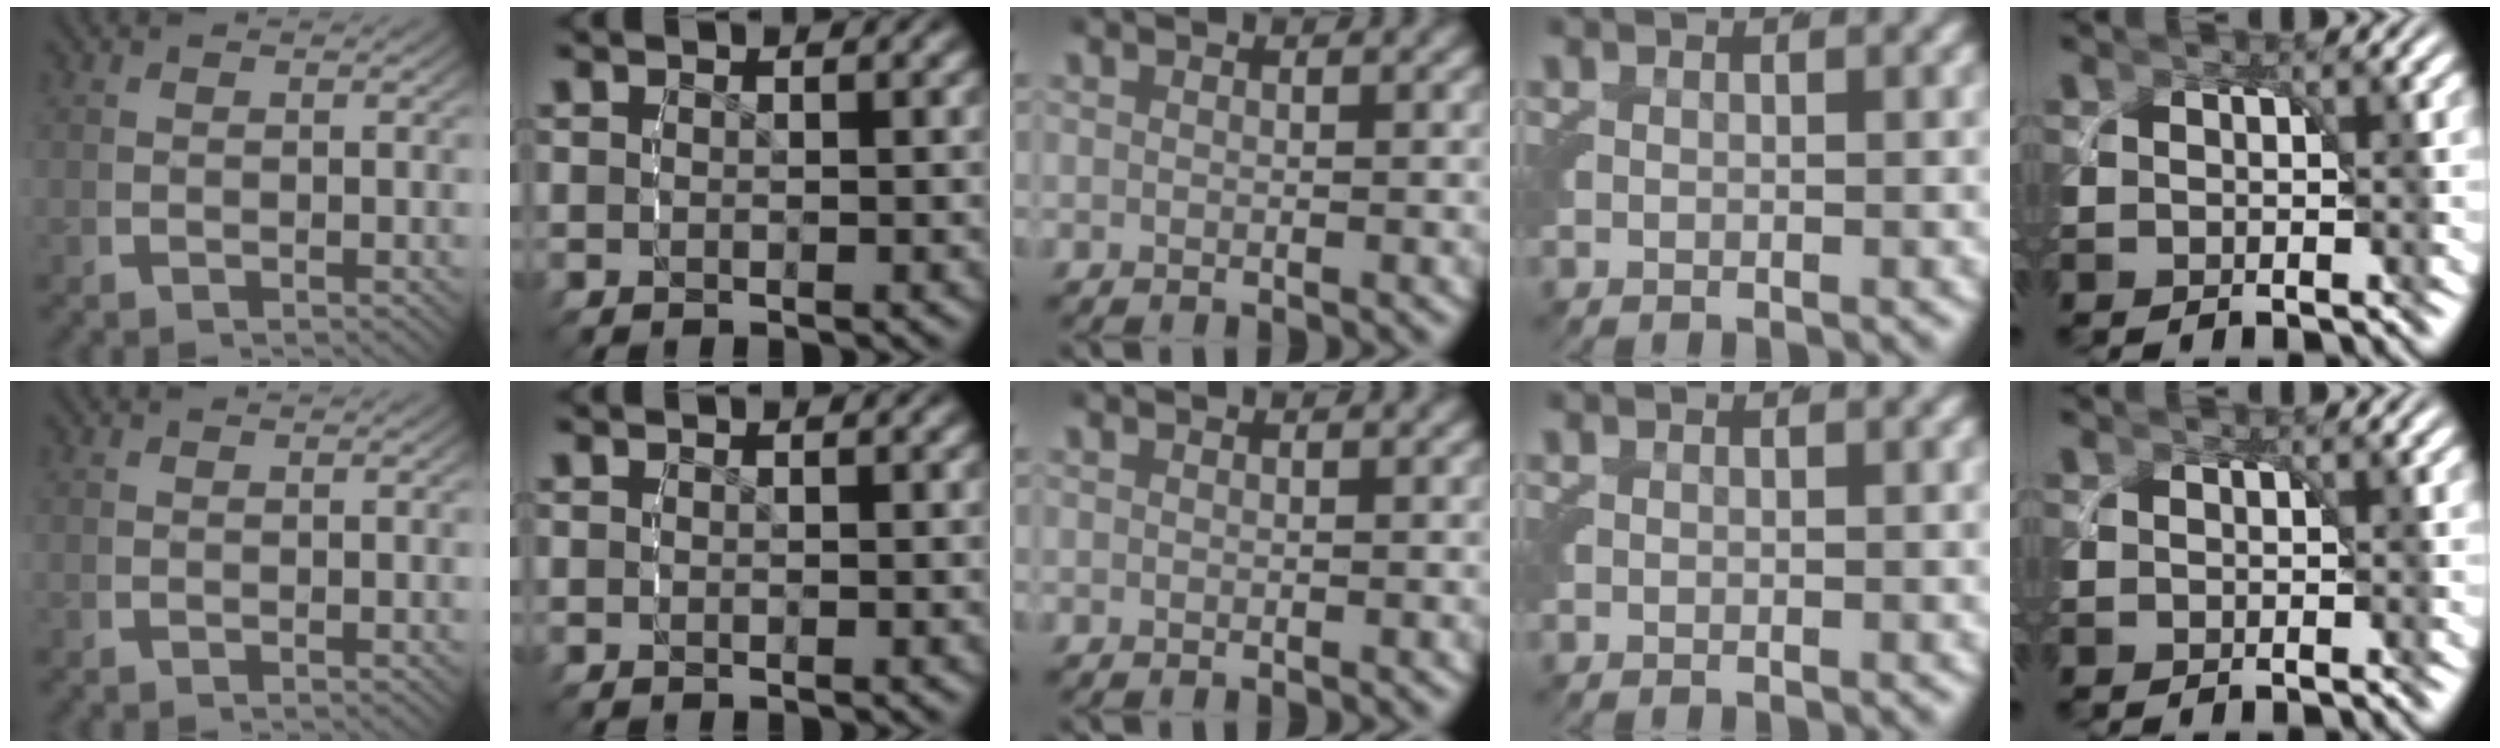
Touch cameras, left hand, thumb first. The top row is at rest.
{}